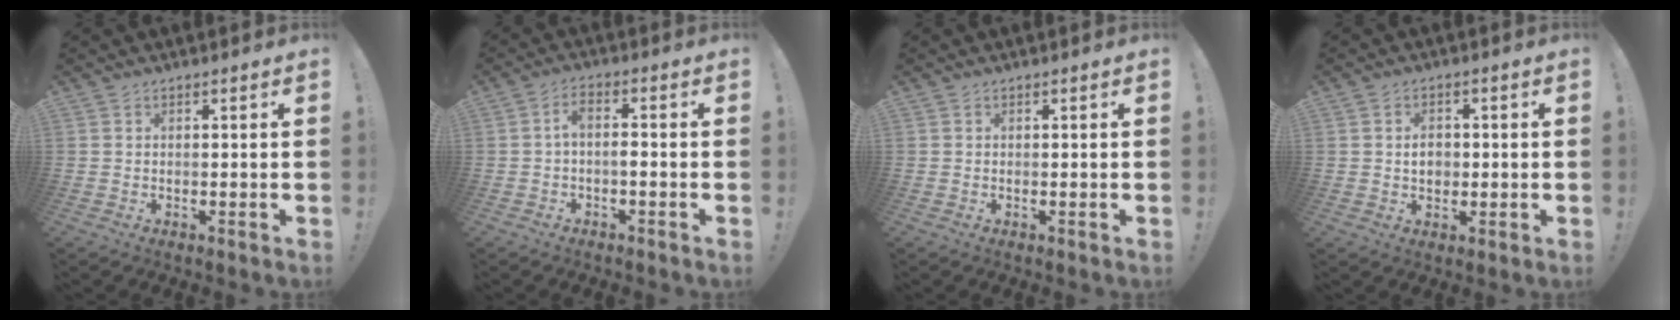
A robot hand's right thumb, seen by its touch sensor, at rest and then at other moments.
{"total": 3.8, "force": [-0.7, 1.3, 3.5], "torque": [-0.073, -0.002, -0.015]}
{"total": 0.0}
{"total": 4.6, "force": [-0.1, 3.7, 2.8], "torque": [-0.033, 0.003, -0.004]}